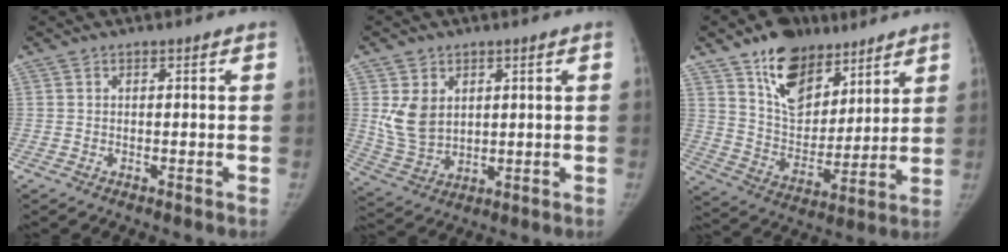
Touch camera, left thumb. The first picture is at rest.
{"total": 8.3, "force": [2.4, 6.1, 5.1], "torque": [-0.076, -0.018, 0.065]}
{"total": 17.1, "force": [11.0, 10.1, 8.2], "torque": [-0.084, -0.056, 0.196]}